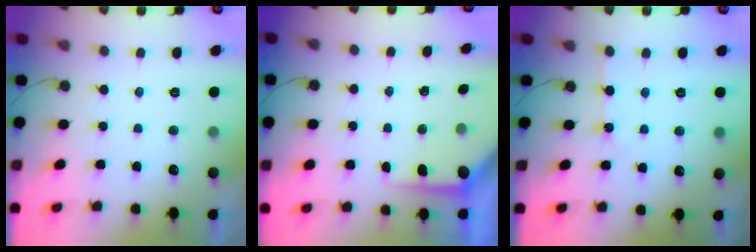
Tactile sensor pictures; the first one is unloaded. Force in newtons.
{"total": 4.5, "press": 4.5, "slide": 0.4}
{"total": 2.7, "press": 2.7, "slide": 0.4}